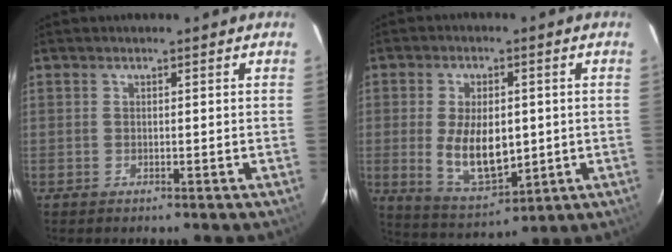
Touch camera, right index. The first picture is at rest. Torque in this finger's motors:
{"motor_torque": [0.65, -0.34, 0.36, 0.08]}